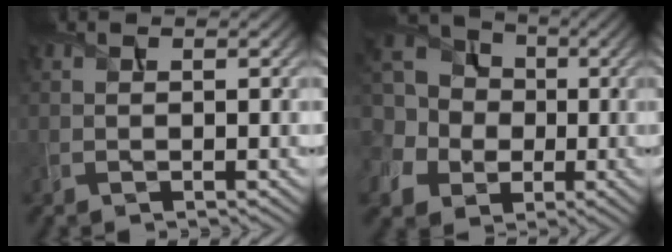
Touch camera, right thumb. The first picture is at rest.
{"total": 12.9, "force": [0.8, 10.9, 6.9], "torque": [-0.202, 0.014, -0.016]}